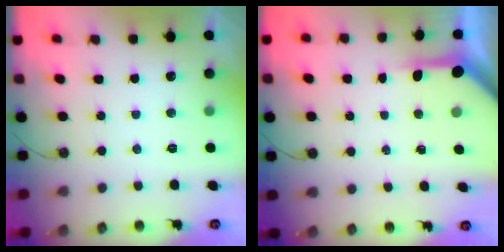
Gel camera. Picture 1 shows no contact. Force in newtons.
{"total": 4.0, "press": 3.9, "slide": 0.4}